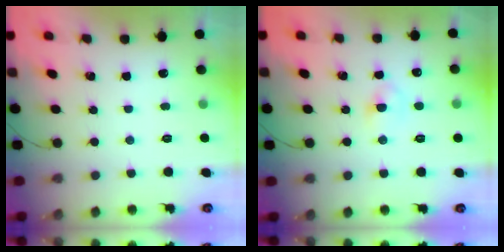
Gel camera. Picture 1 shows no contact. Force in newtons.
{"total": 2.4, "press": 2.1, "slide": 1.0}